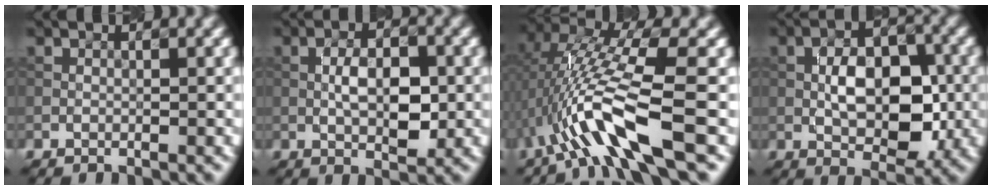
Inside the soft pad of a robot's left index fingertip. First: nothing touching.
{"total": 4.2, "force": [-0.1, 1.8, 3.8], "torque": [-0.071, 0.001, -0.002]}
{"total": 9.0, "force": [-2.4, 1.7, 8.5], "torque": [-0.164, 0.011, -0.046]}
{"total": 6.5, "force": [-0.4, 3.5, 5.5], "torque": [-0.089, 0.002, -0.008]}